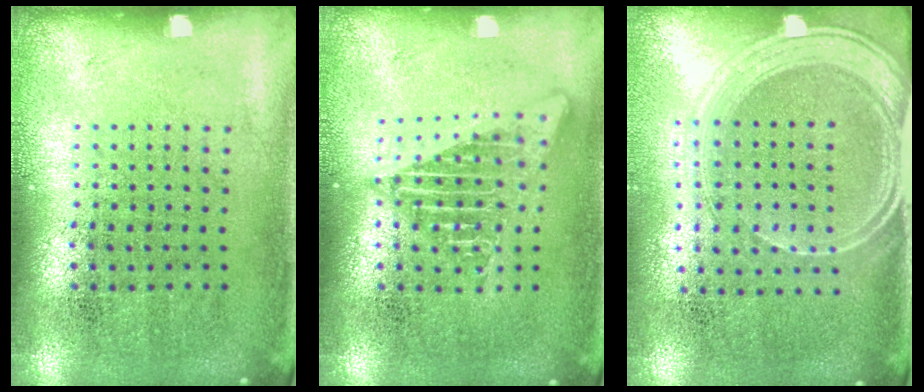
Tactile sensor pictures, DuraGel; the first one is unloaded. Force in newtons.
{"total": 2.6, "press": 2.6, "slide": 0.3}
{"total": 2.1, "press": 1.7, "slide": 1.2}